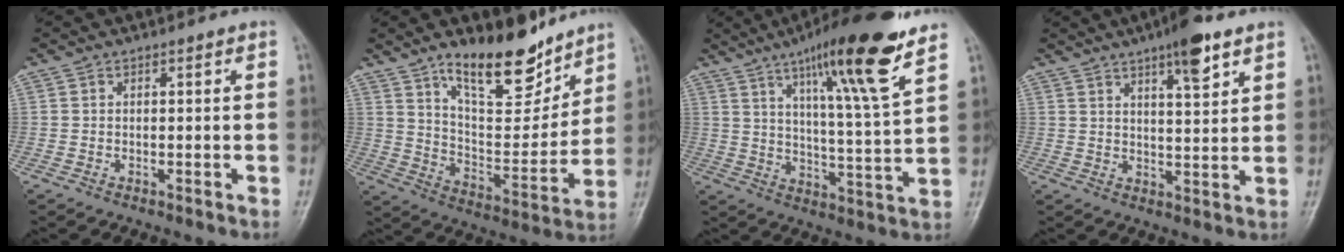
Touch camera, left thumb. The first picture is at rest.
{"total": 16.5, "force": [12.1, 6.0, 9.4], "torque": [-0.107, -0.089, 0.208]}
{"total": 18.3, "force": [11.0, 1.8, 14.5], "torque": [-0.217, -0.052, 0.172]}
{"total": 8.3, "force": [5.1, 1.9, 6.2], "torque": [-0.087, -0.024, 0.078]}